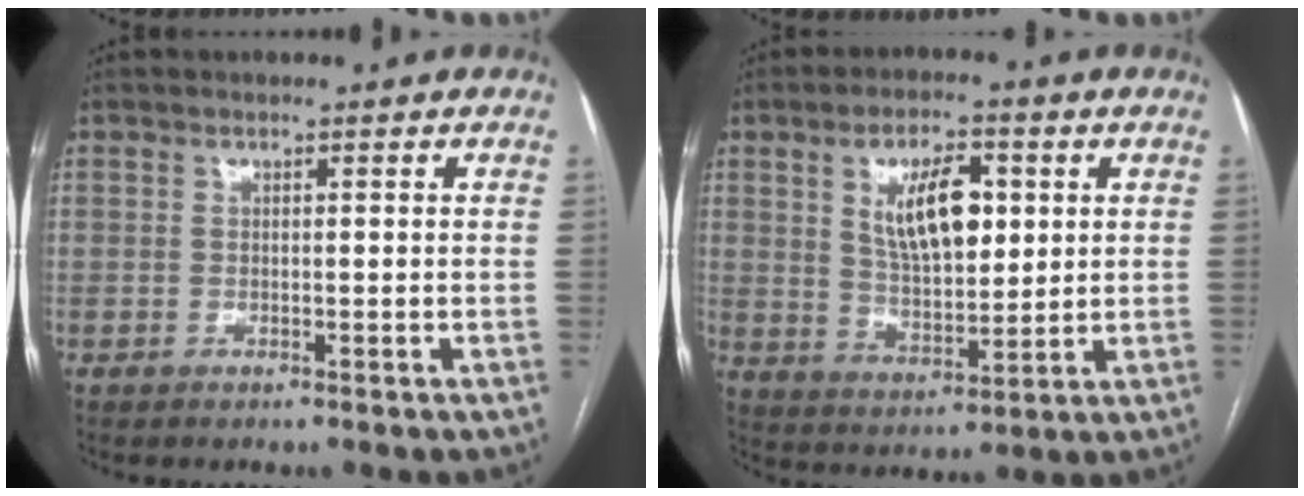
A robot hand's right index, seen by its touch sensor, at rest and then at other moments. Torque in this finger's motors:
{"motor_torque": [0.47, 0.18, 0.56, 0.08]}